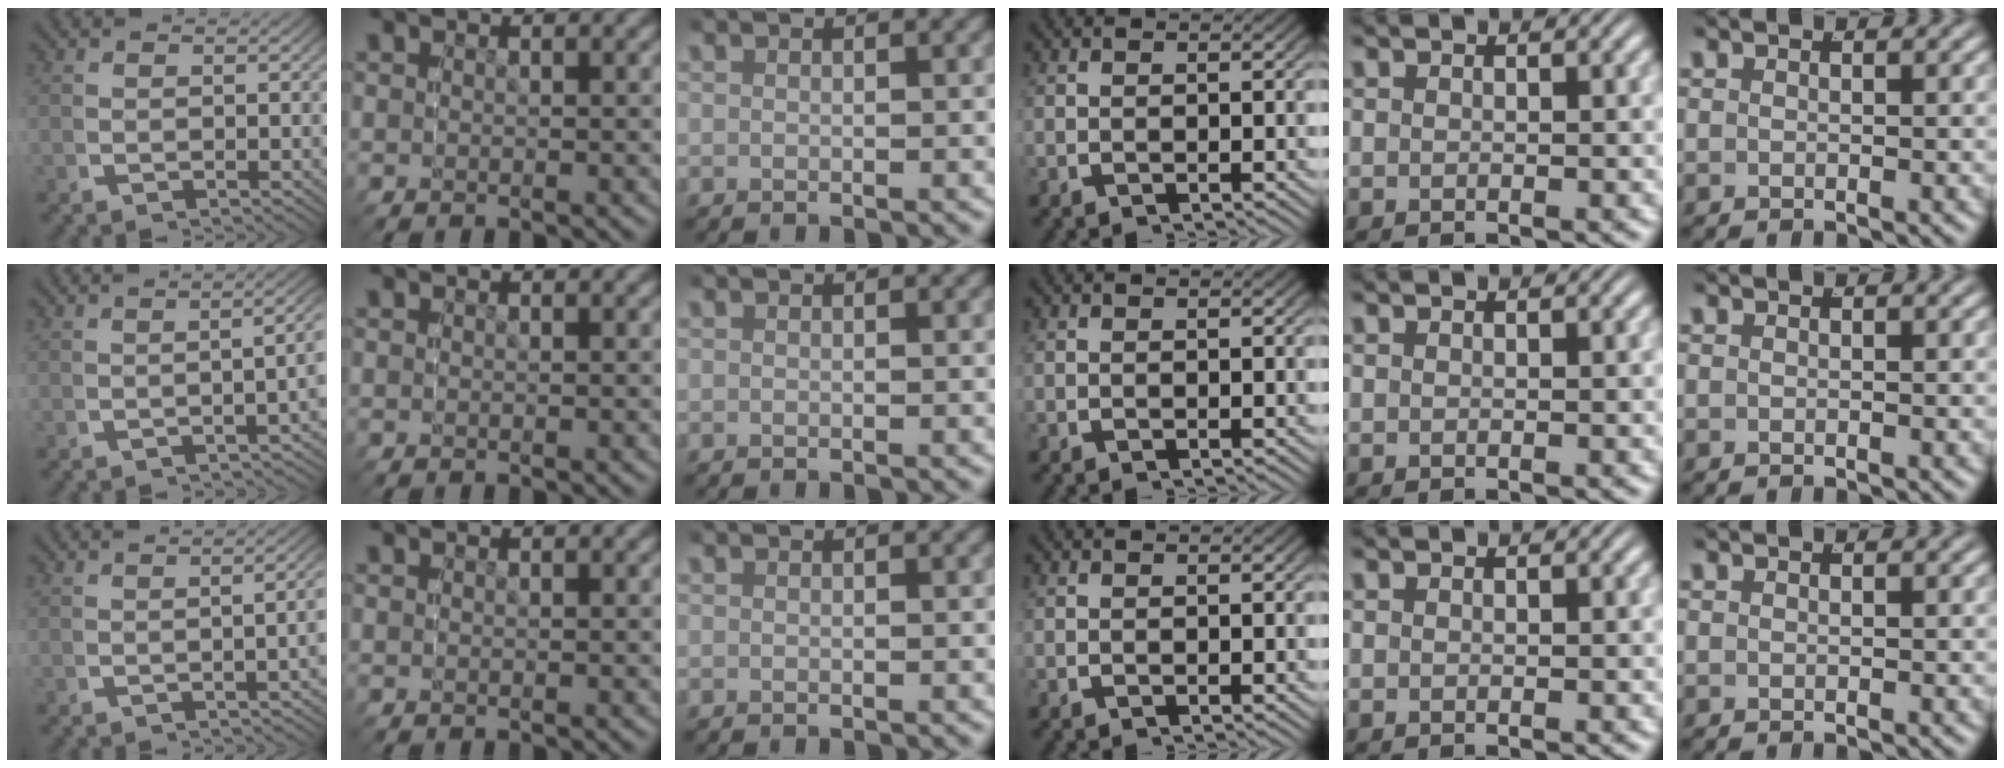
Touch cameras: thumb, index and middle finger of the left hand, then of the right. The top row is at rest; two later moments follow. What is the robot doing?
{"motion": "grasp_and_lifting", "object": "bottle"}